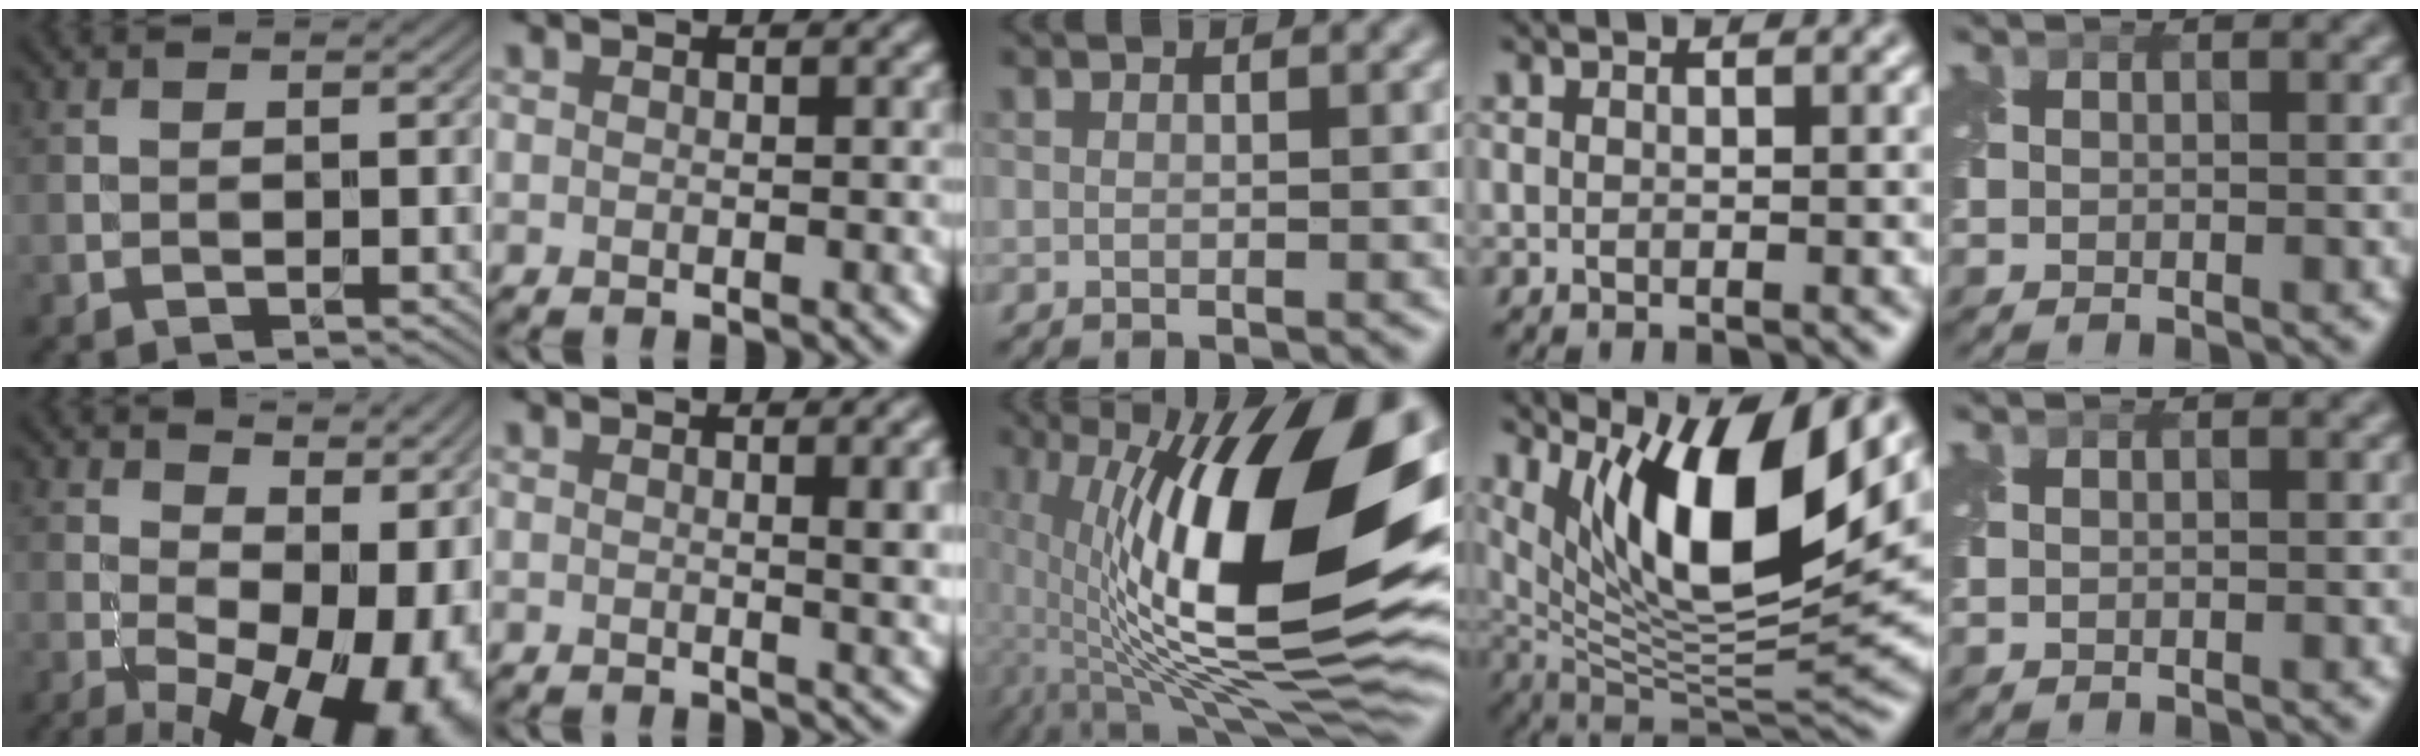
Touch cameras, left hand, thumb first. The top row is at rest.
{"thumb": {"total": 18.1, "force": [-0.8, 9.3, 15.5], "torque": [-0.173, -0.009, 0.027]}, "index": {"total": 4.5, "force": [0.6, 1.4, 4.2], "torque": [-0.038, 0.005, 0.007]}, "middle": {"total": 18.0, "force": [1.7, 6.1, 16.8], "torque": [-0.273, 0.007, 0.018]}, "ring": {"total": 12.2, "force": [5.5, 3.4, 10.3], "torque": [-0.167, -0.015, 0.108]}}